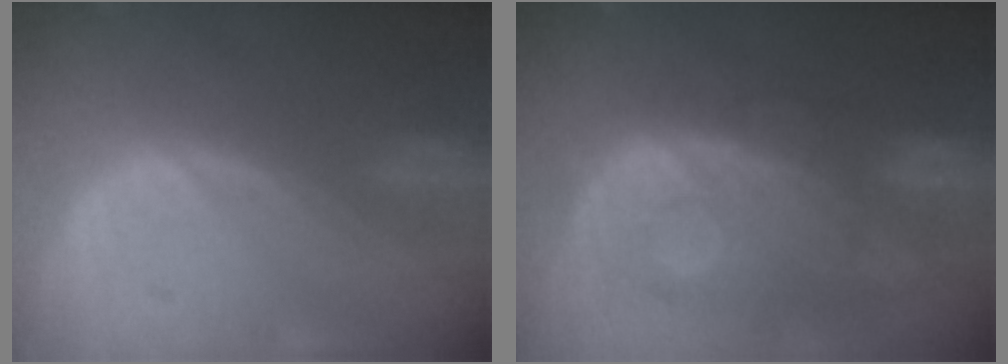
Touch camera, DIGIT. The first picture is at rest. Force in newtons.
{"total": 12.1, "press": 10.1, "slide": 6.7}